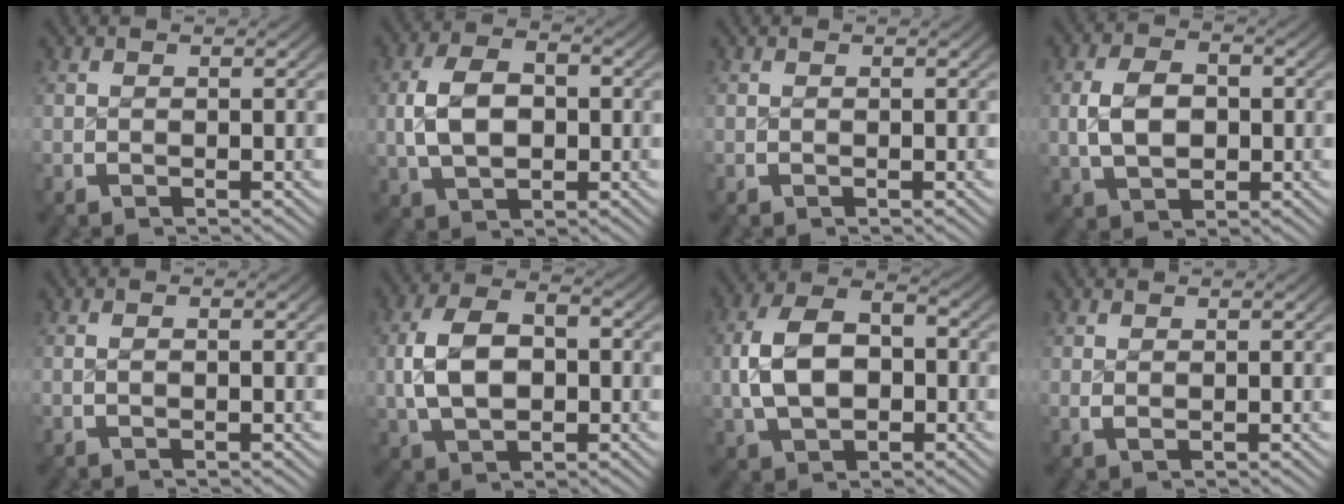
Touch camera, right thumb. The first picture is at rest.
{"total": 7.1, "force": [0.2, 4.8, 5.2], "torque": [-0.106, -0.011, 0.013]}
{"total": 0.0}
{"total": 5.9, "force": [0.1, 4.1, 4.3], "torque": [-0.082, -0.011, 0.012]}
{"total": 0.5, "force": [-0.1, -0.1, 0.5], "torque": [-0.011, 0.000, 0.000]}
{"total": 8.0, "force": [0.1, 5.4, 5.9], "torque": [-0.124, -0.014, 0.013]}
{"total": 8.9, "force": [-0.1, 6.1, 6.4], "torque": [-0.133, -0.014, 0.009]}
{"total": 0.7, "force": [0.5, 0.2, 0.5], "torque": [-0.012, -0.003, 0.014]}